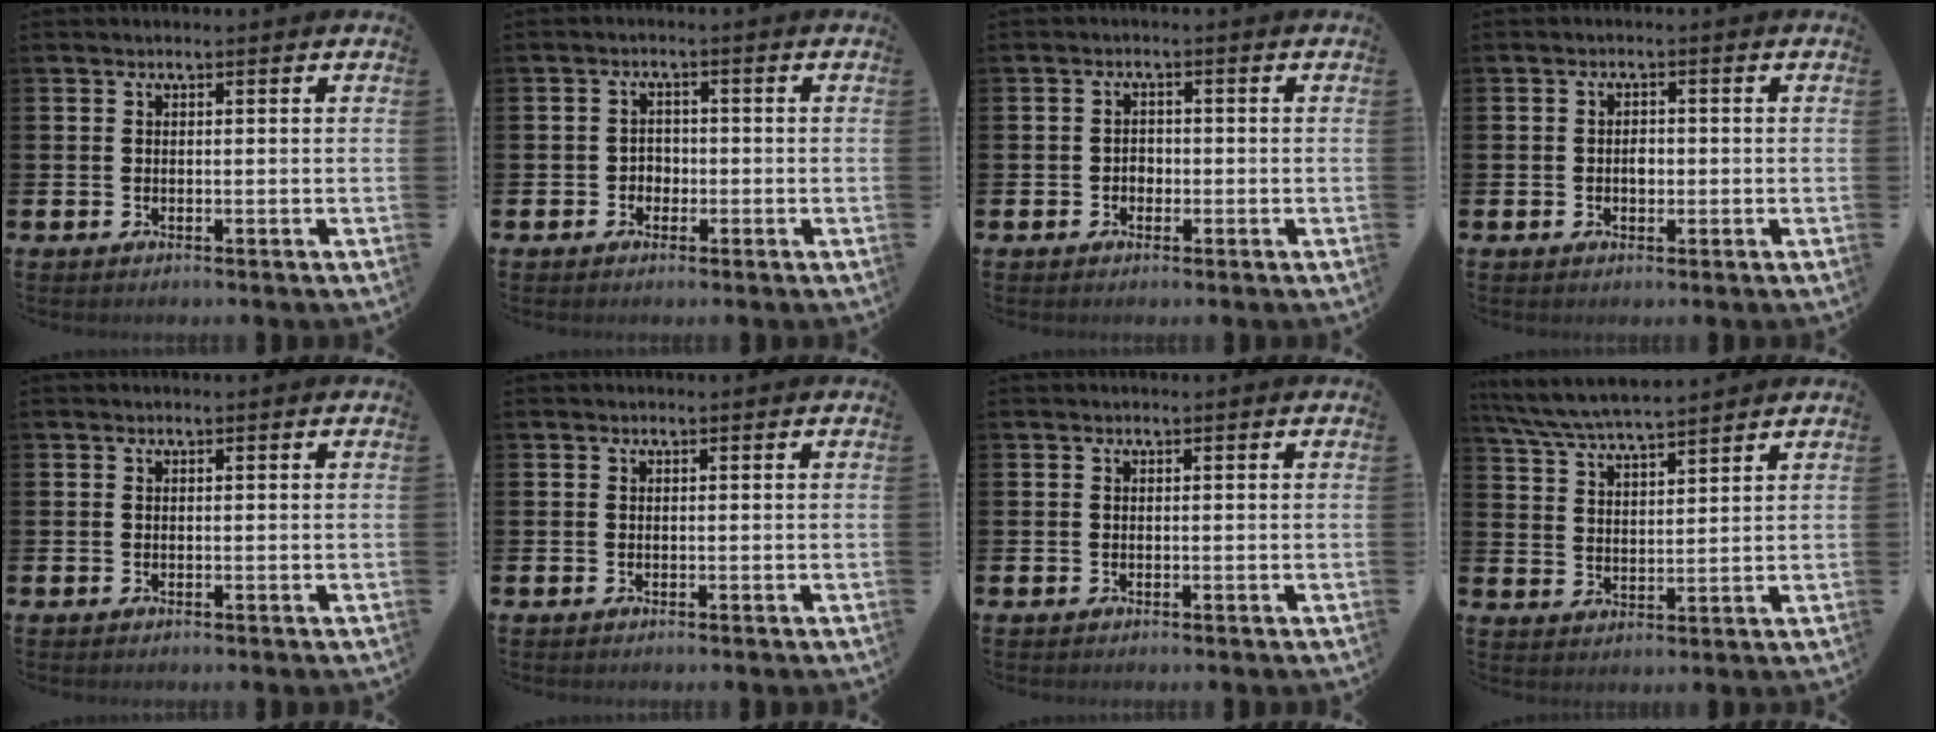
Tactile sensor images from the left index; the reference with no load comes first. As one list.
[{"total": 2.1, "force": [-0.9, 1.8, 0.5], "torque": [-0.012, 0.004, -0.022]}, {"total": 1.6, "force": [-0.5, 1.4, 0.5], "torque": [-0.002, -0.001, -0.015]}, {"total": 1.6, "force": [-0.1, 1.2, 1.1], "torque": [-0.009, 0.003, -0.007]}, {"total": 0.0}, {"total": 0.0}, {"total": 0.0}, {"total": 6.2, "force": [6.0, 0.5, 1.6], "torque": [-0.057, -0.027, 0.108]}]